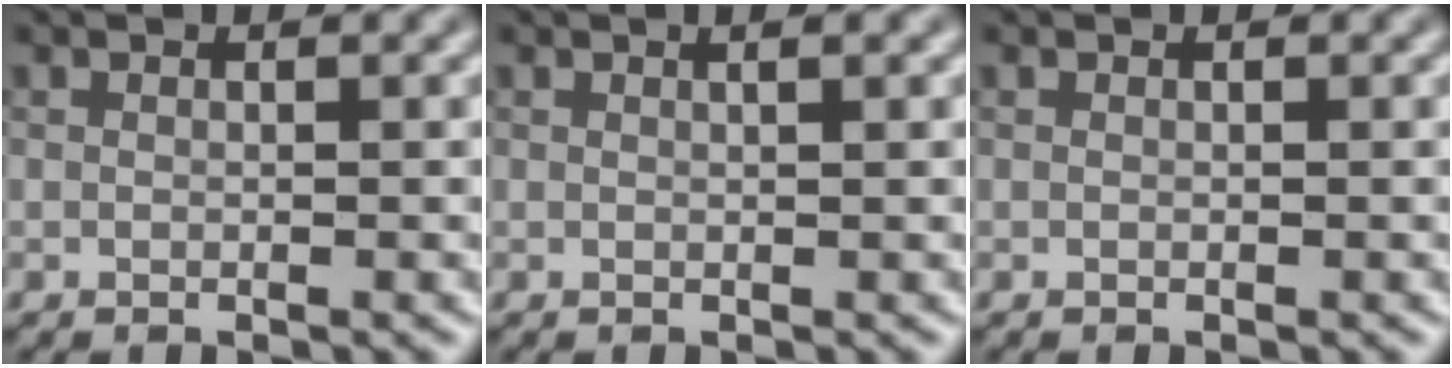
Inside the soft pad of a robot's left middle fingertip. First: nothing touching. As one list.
[{"total": 1.2, "force": [0.6, 0.3, 0.9], "torque": [-0.010, 0.001, 0.002]}, {"total": 0.0}]